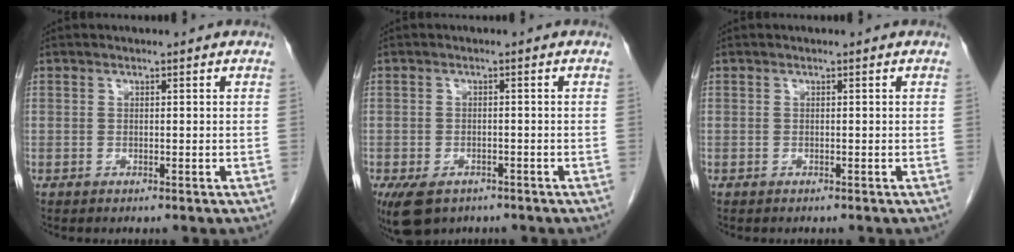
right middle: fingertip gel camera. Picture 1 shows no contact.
{"total": 6.1, "force": [-4.0, 3.5, 2.9], "torque": [-0.058, -0.008, -0.058]}
{"total": 0.6, "force": [-0.5, 0.2, 0.2], "torque": [-0.006, -0.001, -0.006]}